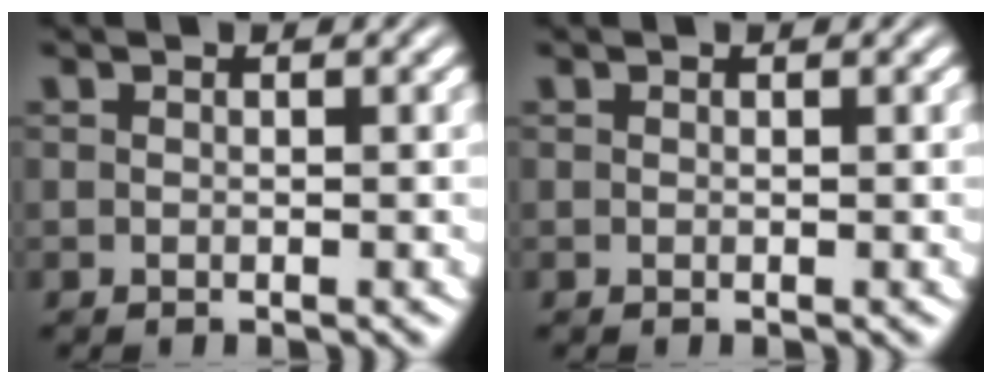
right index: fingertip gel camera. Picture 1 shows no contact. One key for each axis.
{"total": 0.0}